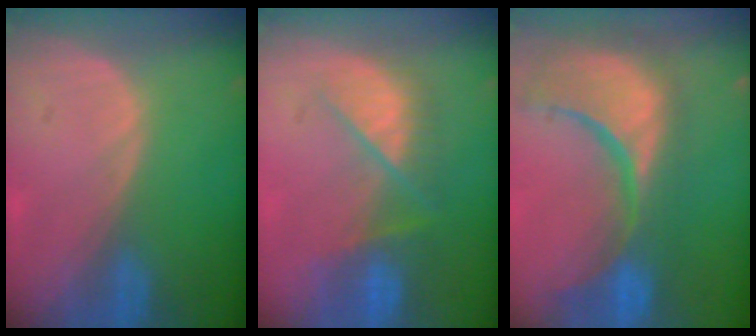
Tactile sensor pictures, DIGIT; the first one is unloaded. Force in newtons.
{"total": 7.9, "press": 7.2, "slide": 3.1}
{"total": 15.3, "press": 12.2, "slide": 9.3}